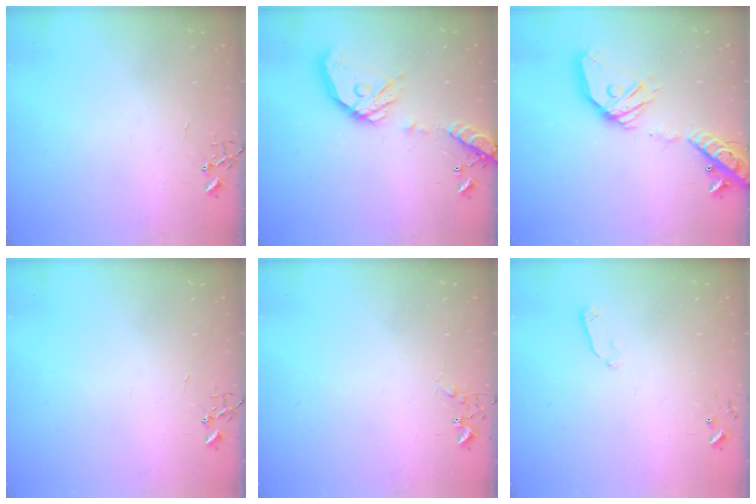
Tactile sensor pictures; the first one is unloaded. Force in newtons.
{"total": 18.1, "press": 17.8, "slide": 3.3}
{"total": 21.9, "press": 21.6, "slide": 3.8}
{"total": 0.0}
{"total": 6.6, "press": 6.6, "slide": 0.8}
{"total": 2.9, "press": 2.9, "slide": 0.4}